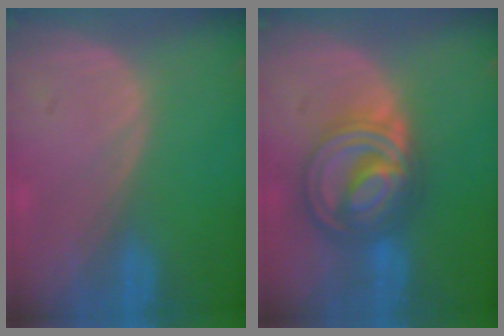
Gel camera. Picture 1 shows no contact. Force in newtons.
{"total": 9.0, "press": 8.9, "slide": 0.7}